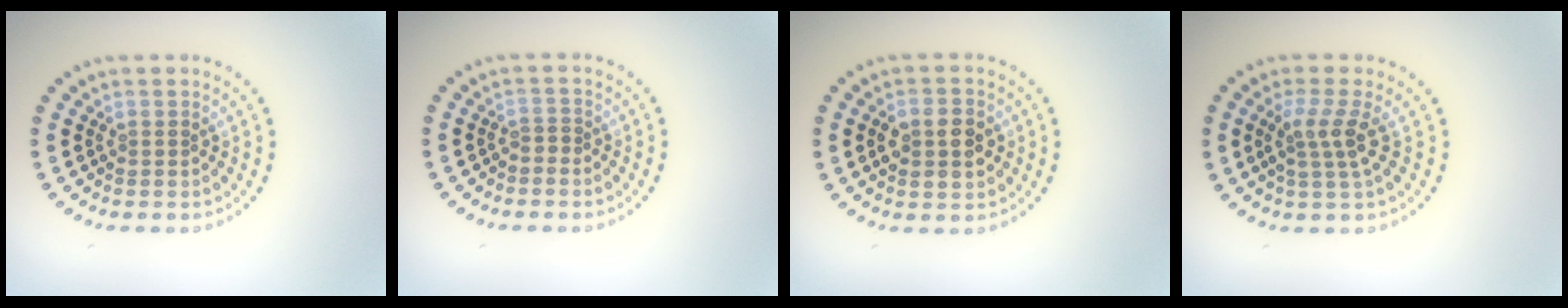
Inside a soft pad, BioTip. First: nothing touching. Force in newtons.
{"total": 0.6, "press": 0.2, "slide": 0.5}
{"total": 3.8, "press": 3.8, "slide": 0.0}
{"total": 2.7, "press": 2.0, "slide": 1.8}